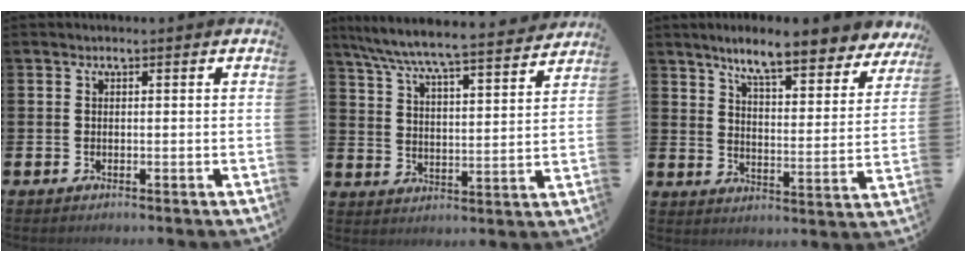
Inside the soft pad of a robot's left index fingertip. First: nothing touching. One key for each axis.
{"total": 7.6, "fx": 7.1, "fy": 0.3, "fz": 2.5, "tx": -0.083, "ty": -0.052, "tz": 0.122}
{"total": 8.5, "fx": 7.6, "fy": 1.1, "fz": 3.8, "tx": -0.089, "ty": -0.046, "tz": 0.129}